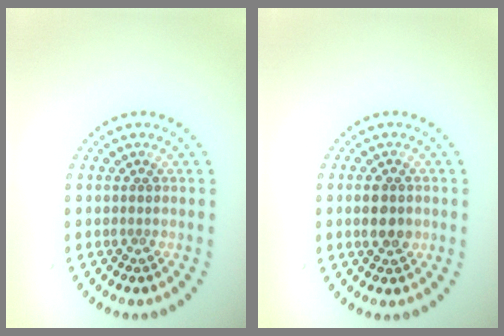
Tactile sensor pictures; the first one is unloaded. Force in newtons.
{"total": 2.8, "press": 2.8, "slide": 0.2}